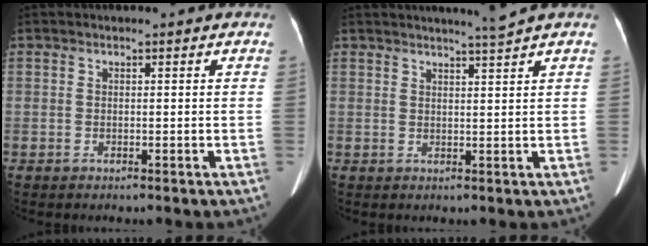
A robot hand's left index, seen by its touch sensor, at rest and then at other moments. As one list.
[{"total": 2.8, "force": [2.3, -1.3, 0.8], "torque": [-0.014, -0.013, 0.041]}]